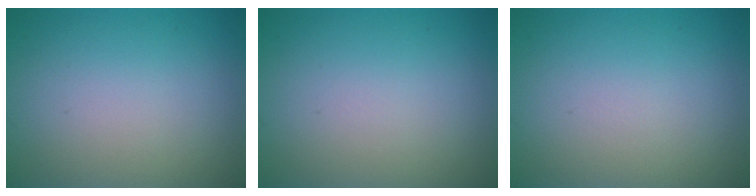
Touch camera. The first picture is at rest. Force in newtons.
{"total": 0.0}
{"total": 0.0}